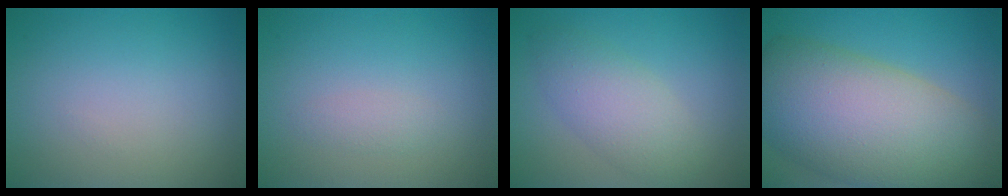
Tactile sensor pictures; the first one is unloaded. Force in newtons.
{"total": 1.0, "press": 1.0, "slide": 0.1}
{"total": 4.0, "press": 4.0, "slide": 0.3}
{"total": 14.7, "press": 14.6, "slide": 1.0}